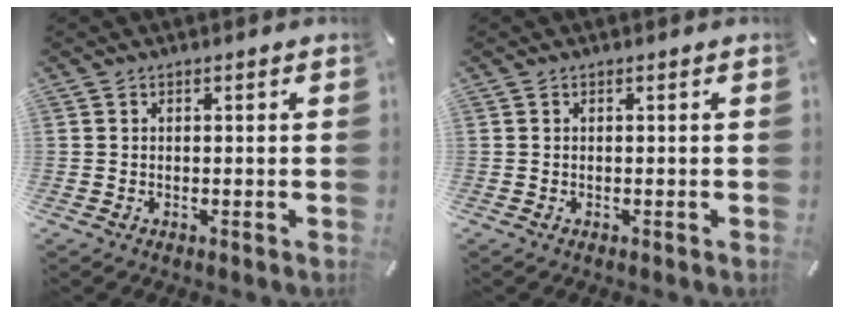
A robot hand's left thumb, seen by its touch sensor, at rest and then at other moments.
{"total": 0.0}